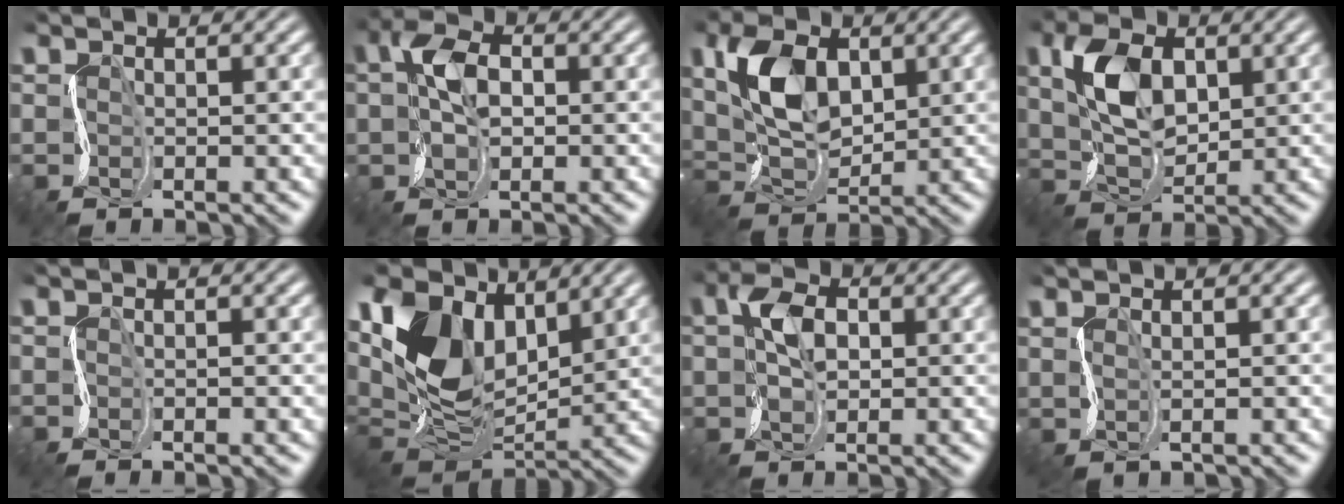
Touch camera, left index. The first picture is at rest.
{"total": 4.2, "force": [0.4, 2.5, 3.3], "torque": [-0.065, 0.013, -0.005]}
{"total": 6.0, "force": [2.2, 3.4, 4.4], "torque": [-0.094, 0.010, 0.036]}
{"total": 5.4, "force": [1.9, 3.1, 4.0], "torque": [-0.089, 0.010, 0.032]}
{"total": 1.3, "force": [-0.5, 0.2, 1.2], "torque": [-0.014, -0.004, -0.008]}
{"total": 8.6, "force": [3.4, 5.4, 5.7], "torque": [-0.137, -0.001, 0.060]}
{"total": 3.4, "force": [0.8, 2.2, 2.5], "torque": [-0.052, 0.012, 0.006]}
{"total": 1.2, "force": [0.8, 0.3, 0.9], "torque": [-0.016, 0.006, 0.006]}